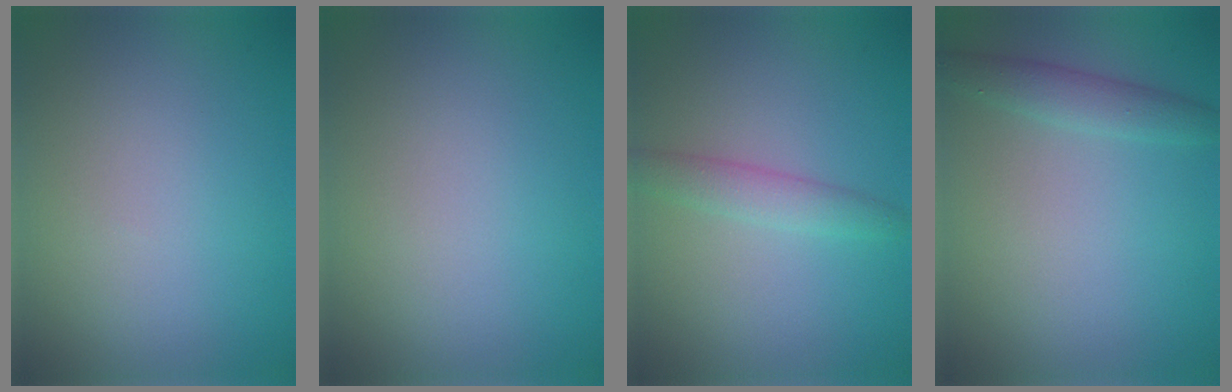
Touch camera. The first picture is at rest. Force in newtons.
{"total": 0.0}
{"total": 2.2, "press": 2.2, "slide": 0.0}
{"total": 2.2, "press": 2.2, "slide": 0.0}